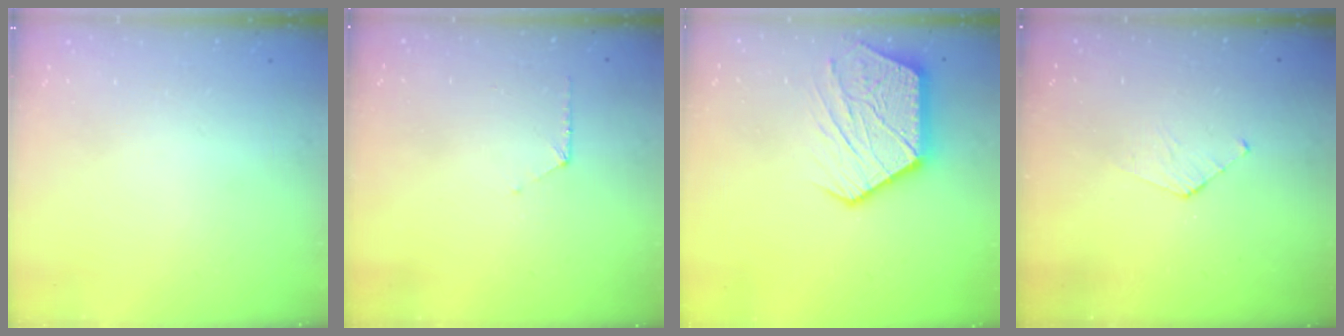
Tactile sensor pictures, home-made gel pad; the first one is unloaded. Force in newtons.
{"total": 5.9, "press": 5.9, "slide": 0.6}
{"total": 14.5, "press": 14.5, "slide": 1.1}
{"total": 3.1, "press": 3.0, "slide": 0.3}